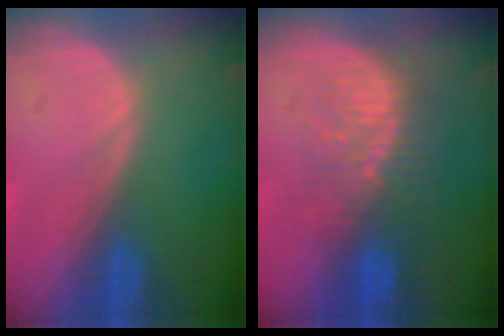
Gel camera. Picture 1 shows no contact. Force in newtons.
{"total": 8.2, "press": 7.6, "slide": 3.1}